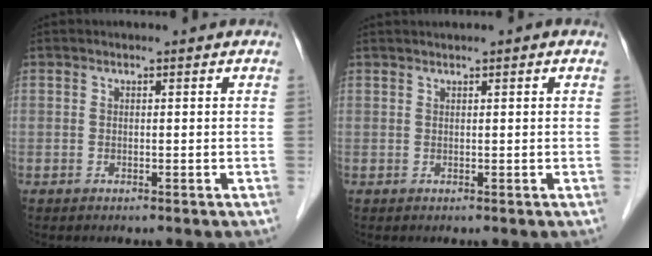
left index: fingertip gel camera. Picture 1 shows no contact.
{"total": 1.5, "force": [1.1, -0.2, 1.0], "torque": [-0.020, 0.014, 0.024]}